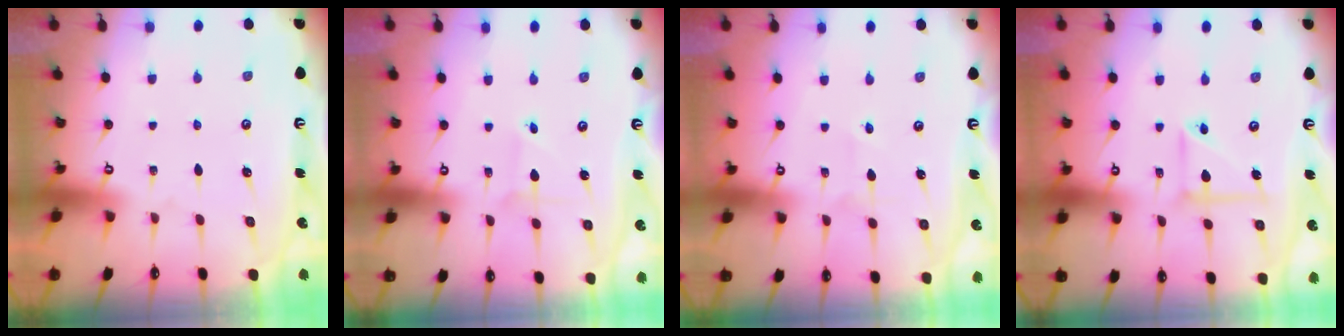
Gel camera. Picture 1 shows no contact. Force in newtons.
{"total": 2.0, "press": 2.0, "slide": 0.1}
{"total": 2.0, "press": 1.9, "slide": 0.5}
{"total": 7.4, "press": 7.3, "slide": 1.2}